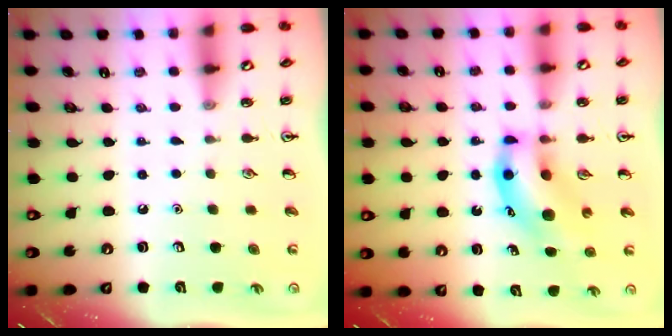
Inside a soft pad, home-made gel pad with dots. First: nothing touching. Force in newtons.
{"total": 10.9, "press": 10.6, "slide": 2.9}